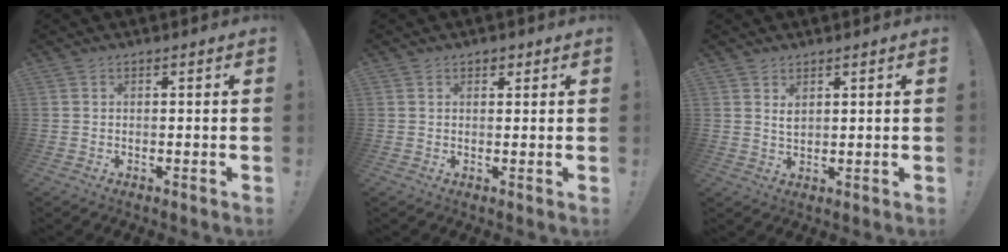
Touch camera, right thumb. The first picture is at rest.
{"total": 1.4, "force": [0.9, 1.1, 0.4], "torque": [0.006, -0.004, 0.013]}
{"total": 2.5, "force": [1.6, 1.2, 1.4], "torque": [-0.016, -0.011, 0.027]}